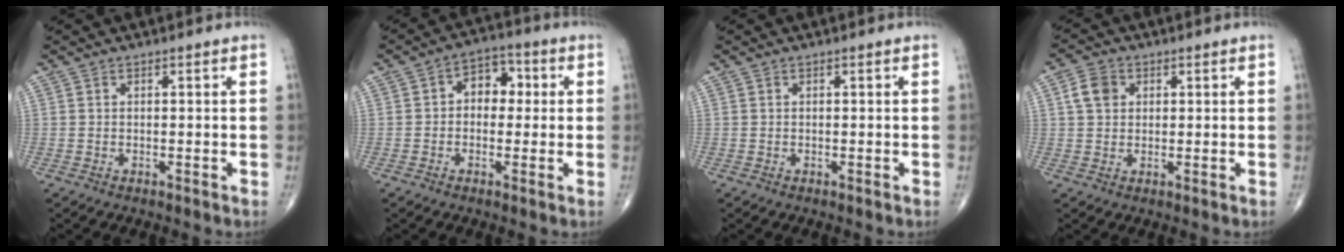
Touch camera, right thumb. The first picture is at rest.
{"total": 7.0, "force": [0.7, 5.0, 4.8], "torque": [-0.038, 0.023, 0.000]}
{"total": 0.0}
{"total": 4.6, "force": [1.3, 3.6, 2.5], "torque": [-0.040, 0.005, 0.021]}